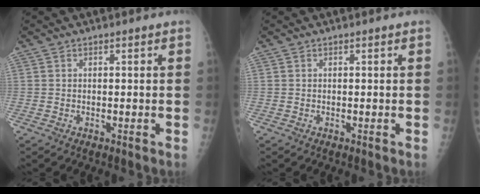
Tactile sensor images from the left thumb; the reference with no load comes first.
{"total": 0.0}